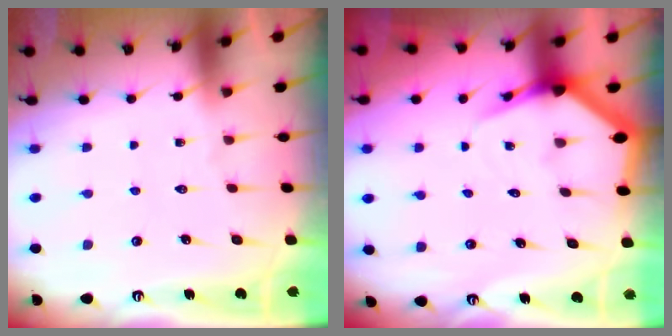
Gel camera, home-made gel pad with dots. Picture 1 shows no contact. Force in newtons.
{"total": 4.4, "press": 4.4, "slide": 0.4}